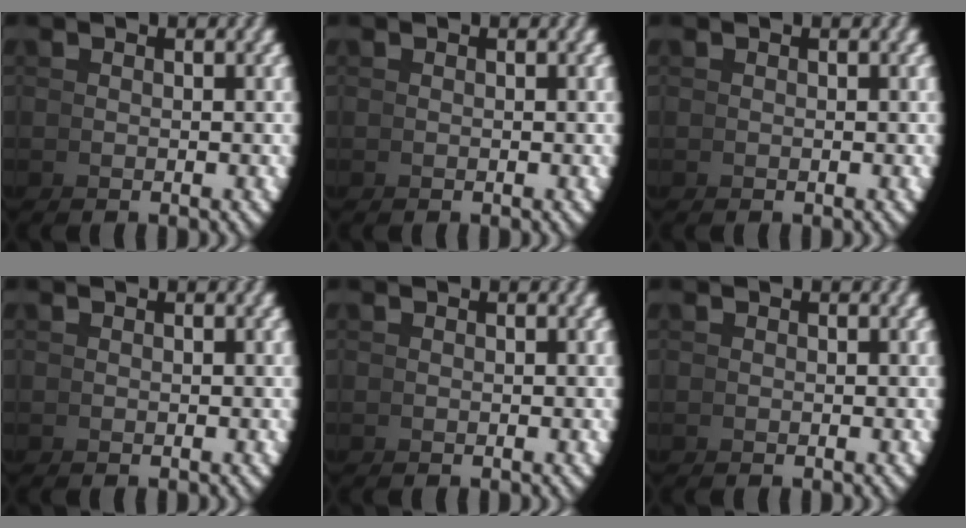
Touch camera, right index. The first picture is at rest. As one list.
[{"total": 0.0}, {"total": 0.0}, {"total": 0.0}, {"total": 0.0}, {"total": 0.0}]